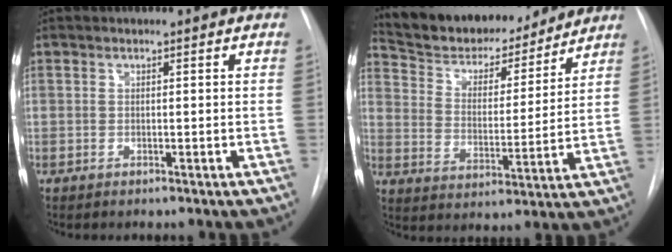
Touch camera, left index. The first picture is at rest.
{"total": 17.9, "force": [16.3, 5.0, 5.5], "torque": [-0.088, 0.004, 0.255]}